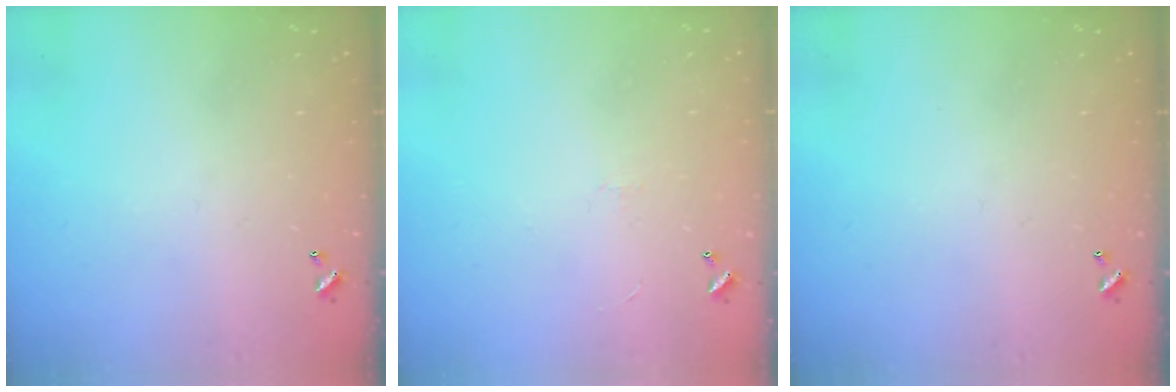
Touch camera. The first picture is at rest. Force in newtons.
{"total": 0.7, "press": 0.3, "slide": 0.7}
{"total": 0.0}